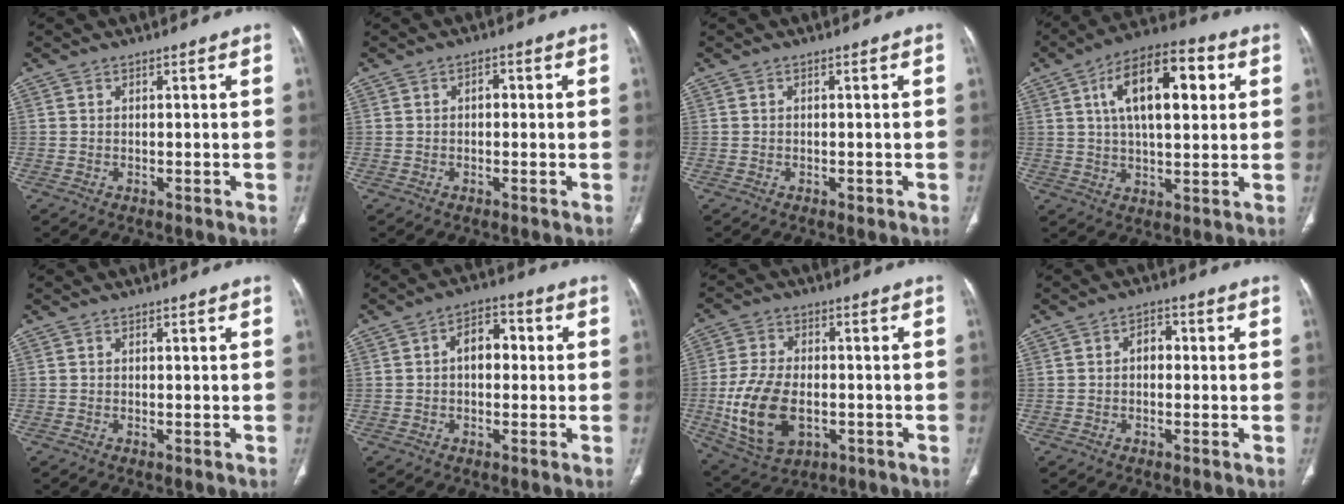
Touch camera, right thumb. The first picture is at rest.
{"total": 1.9, "force": [0.1, 1.2, 1.4], "torque": [-0.018, 0.009, -0.002]}
{"total": 0.7, "force": [-0.3, 0.4, 0.5], "torque": [-0.006, 0.000, -0.004]}
{"total": 16.6, "force": [4.8, 7.6, 14.0], "torque": [-0.209, 0.009, 0.073]}
{"total": 0.0}
{"total": 6.7, "force": [0.5, 4.3, 5.1], "torque": [-0.060, 0.023, -0.001]}
{"total": 14.8, "force": [-2.9, 9.1, 11.3], "torque": [-0.215, 0.002, -0.039]}
{"total": 2.5, "force": [-0.1, 1.8, 1.7], "torque": [-0.017, 0.011, -0.006]}